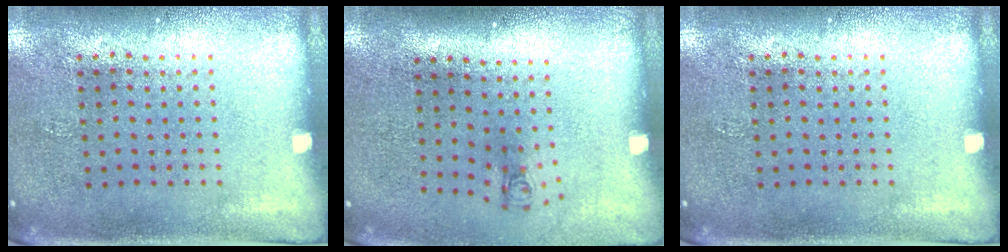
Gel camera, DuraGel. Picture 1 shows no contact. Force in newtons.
{"total": 0.8, "press": 0.3, "slide": 0.7}
{"total": 0.0}